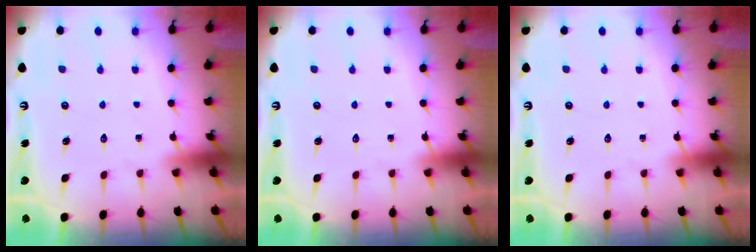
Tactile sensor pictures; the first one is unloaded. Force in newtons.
{"total": 0.0}
{"total": 0.0}